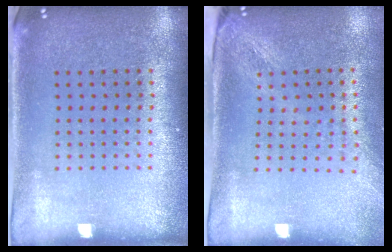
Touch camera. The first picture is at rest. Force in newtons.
{"total": 2.1, "press": 1.7, "slide": 1.3}